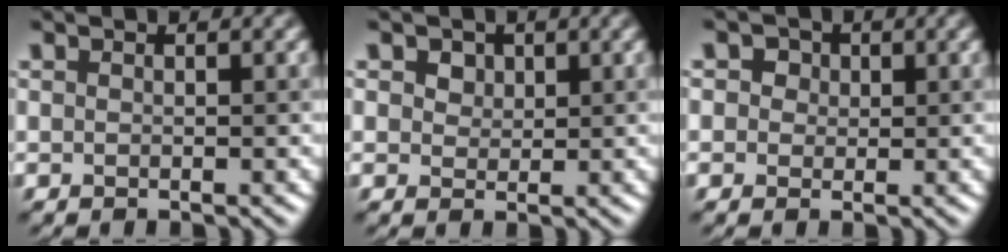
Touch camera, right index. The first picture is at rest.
{"total": 2.6, "force": [1.4, 1.8, 1.2], "torque": [-0.025, 0.010, 0.012]}
{"total": 2.9, "force": [1.3, 2.2, 1.4], "torque": [-0.015, 0.015, 0.000]}